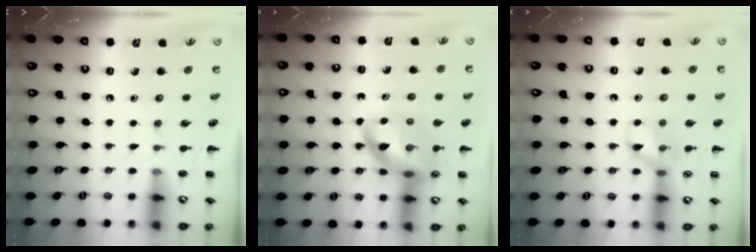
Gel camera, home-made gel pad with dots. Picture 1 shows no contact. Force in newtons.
{"total": 15.0, "press": 14.6, "slide": 3.4}
{"total": 8.3, "press": 8.3, "slide": 0.6}